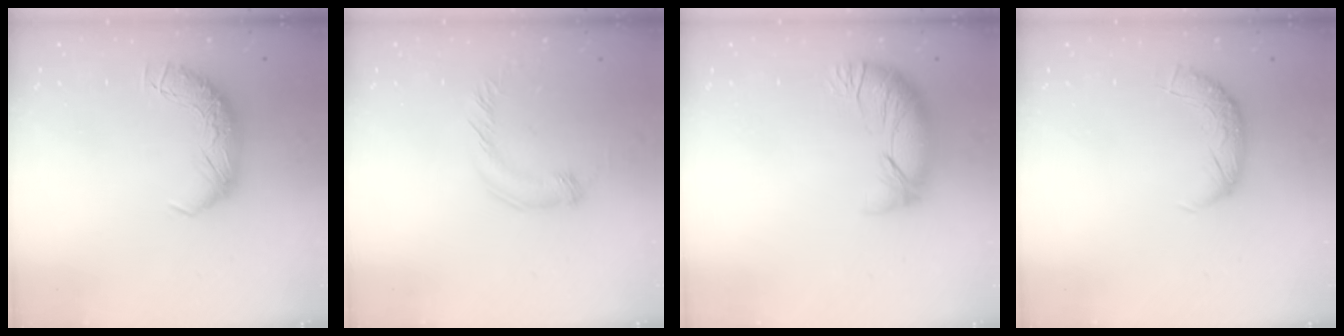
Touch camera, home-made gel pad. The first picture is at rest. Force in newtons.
{"total": 3.0, "press": 2.9, "slide": 0.8}
{"total": 3.5, "press": 2.8, "slide": 2.0}
{"total": 4.2, "press": 4.1, "slide": 1.2}